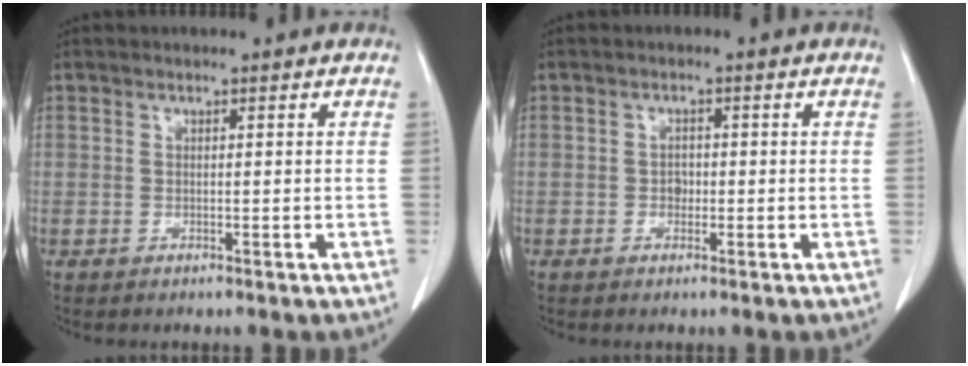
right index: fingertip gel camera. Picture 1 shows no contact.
{"total": 1.4, "force": [-0.3, 1.1, 0.8], "torque": [-0.010, 0.005, -0.005]}